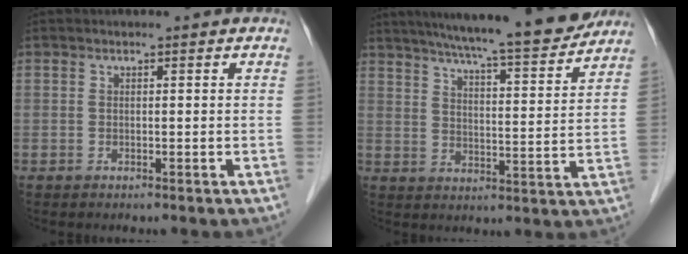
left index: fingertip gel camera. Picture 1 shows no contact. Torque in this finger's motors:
{"motor_torque": [1.06, -0.96, 0.81, 0.19]}